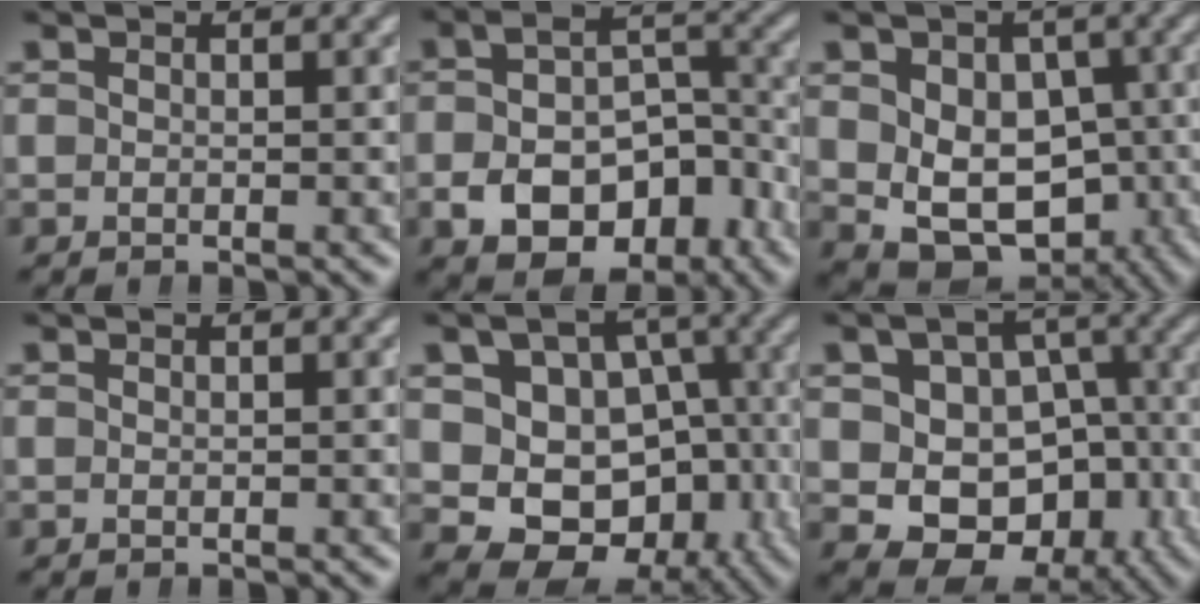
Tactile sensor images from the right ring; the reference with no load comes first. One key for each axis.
{"total": 9.6, "fx": -3.8, "fy": 6.6, "fz": 5.9, "tx": -0.080, "ty": -0.025, "tz": -0.052}
{"total": 9.8, "fx": -4.3, "fy": 7.2, "fz": 5.0, "tx": -0.087, "ty": -0.059, "tz": -0.045}
{"total": 0.0}
{"total": 14.3, "fx": -2.9, "fy": 12.0, "fz": 7.1, "tx": -0.155, "ty": -0.068, "tz": -0.033}
{"total": 12.6, "fx": -2.9, "fy": 10.5, "fz": 6.5, "tx": -0.136, "ty": -0.067, "tz": -0.028}